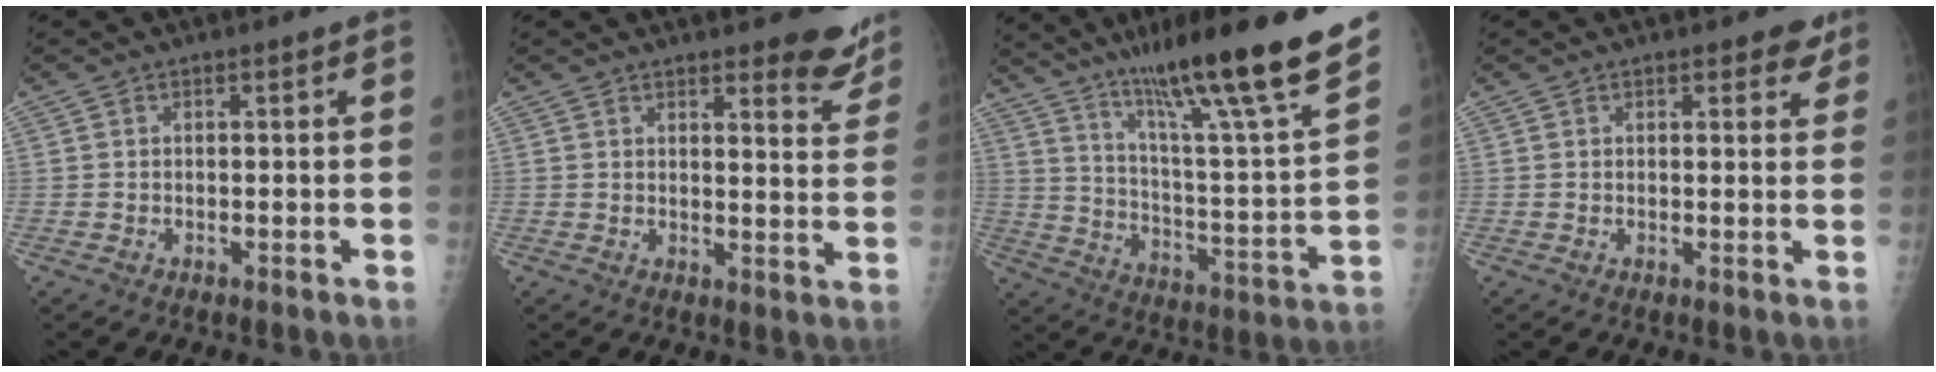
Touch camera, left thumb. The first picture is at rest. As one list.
[{"total": 7.8, "force": [6.3, 2.1, 4.0], "torque": [-0.019, -0.043, 0.068]}, {"total": 25.7, "force": [19.0, 1.7, 17.2], "torque": [-0.252, -0.086, 0.296]}, {"total": 3.6, "force": [2.5, 1.6, 1.9], "torque": [0.001, -0.009, 0.026]}]